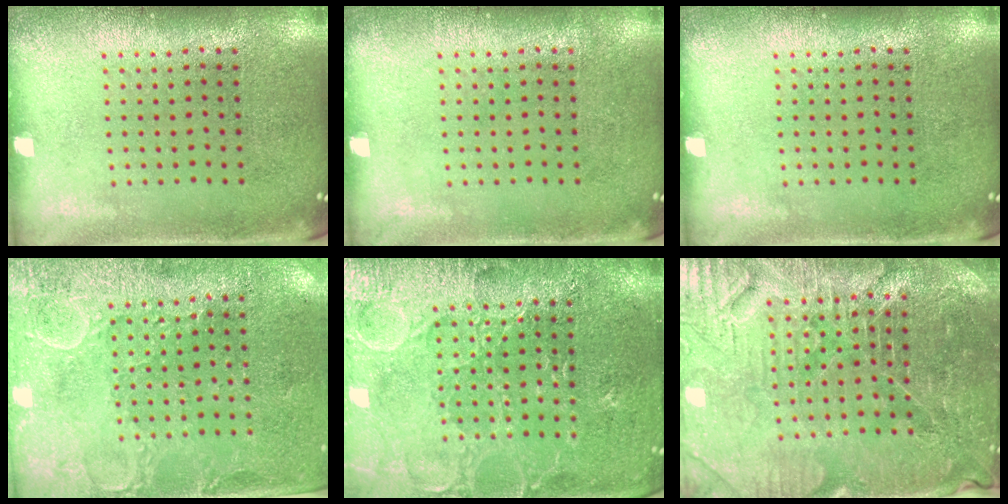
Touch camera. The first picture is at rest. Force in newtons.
{"total": 0.0}
{"total": 0.0}
{"total": 2.7, "press": 2.6, "slide": 0.7}
{"total": 5.6, "press": 5.5, "slide": 0.7}
{"total": 4.6, "press": 4.4, "slide": 1.3}